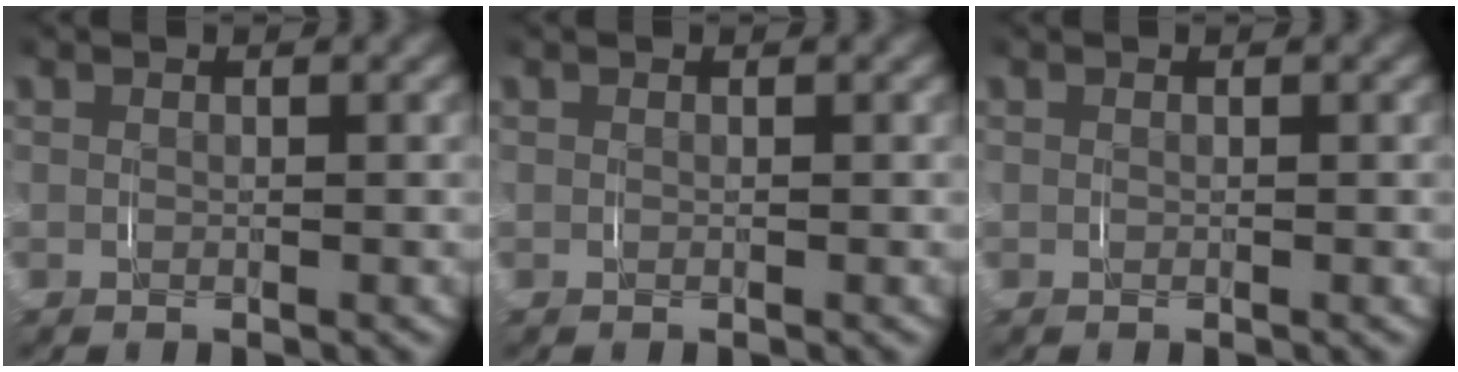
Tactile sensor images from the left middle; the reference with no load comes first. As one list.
[{"total": 0.0}, {"total": 0.0}]